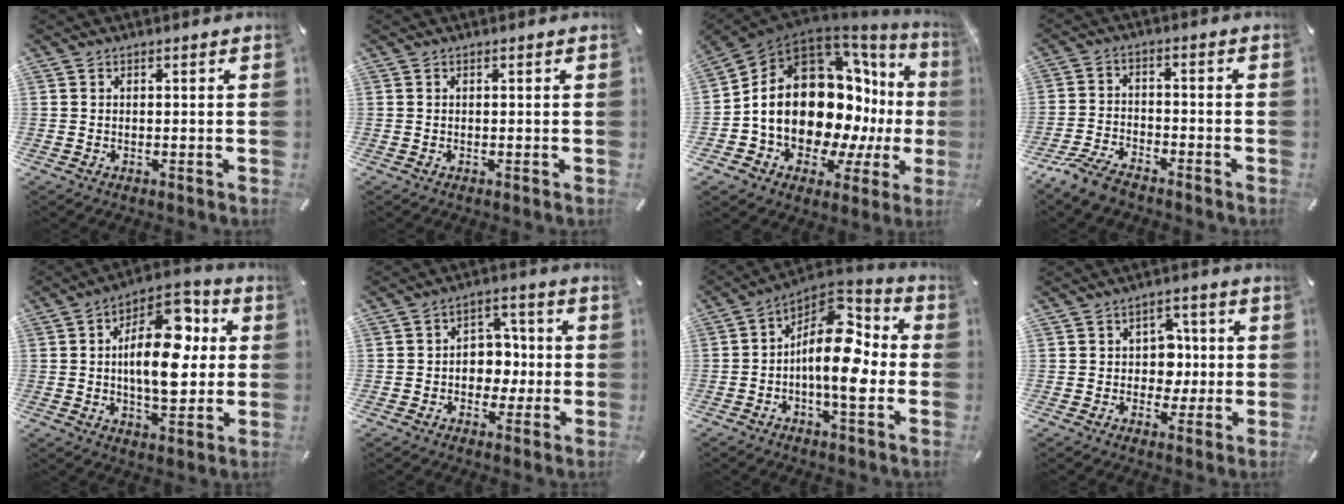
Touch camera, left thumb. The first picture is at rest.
{"total": 0.0}
{"total": 23.7, "force": [1.4, 16.2, 17.3], "torque": [-0.318, -0.048, 0.047]}
{"total": 7.1, "force": [-6.0, 2.4, 2.9], "torque": [-0.071, 0.018, -0.118]}
{"total": 17.5, "force": [2.5, 9.6, 14.4], "torque": [-0.223, -0.008, 0.040]}
{"total": 7.6, "force": [-1.4, 6.8, 3.2], "torque": [-0.043, 0.020, -0.023]}
{"total": 15.7, "force": [-1.5, 7.9, 13.4], "torque": [-0.216, -0.010, -0.026]}
{"total": 7.5, "force": [0.0, 6.8, 3.3], "torque": [-0.044, 0.009, -0.001]}